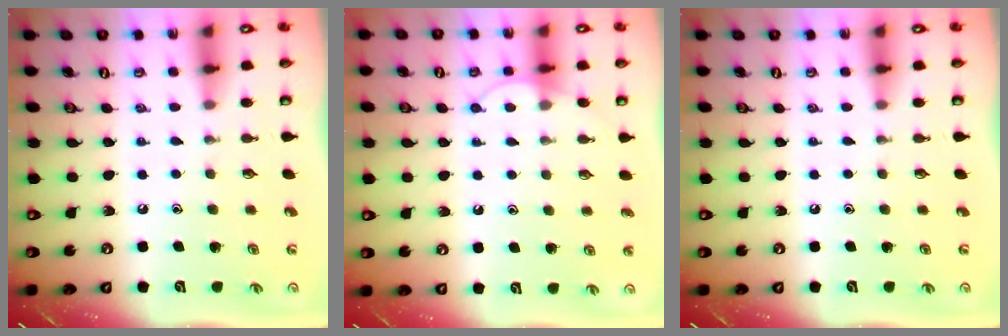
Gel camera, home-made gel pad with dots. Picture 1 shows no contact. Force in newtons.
{"total": 5.4, "press": 5.3, "slide": 0.5}
{"total": 0.0}